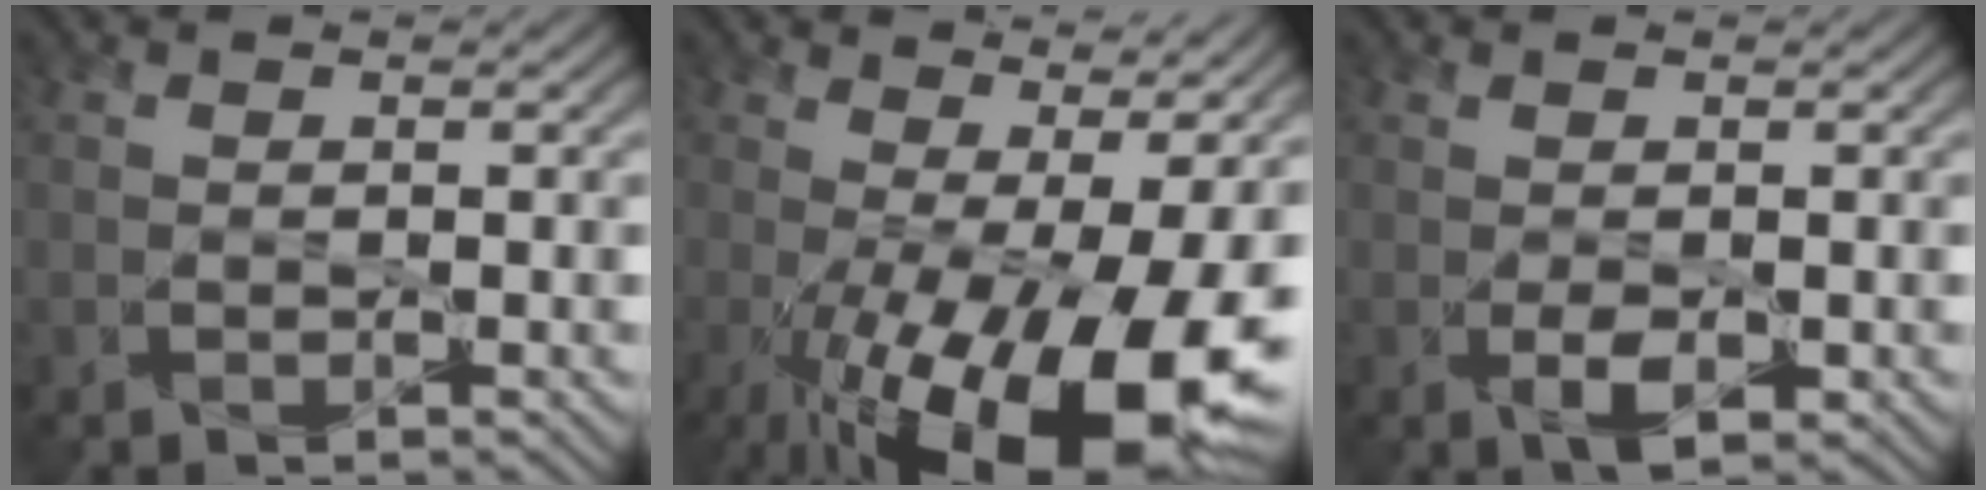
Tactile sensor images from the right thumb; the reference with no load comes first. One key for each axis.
{"total": 17.5, "fx": -3.7, "fy": 6.6, "fz": 15.8, "tx": -0.231, "ty": -0.029, "tz": -0.043}
{"total": 2.1, "fx": -0.3, "fy": 0.9, "fz": 1.9, "tx": -0.036, "ty": -0.003, "tz": -0.002}